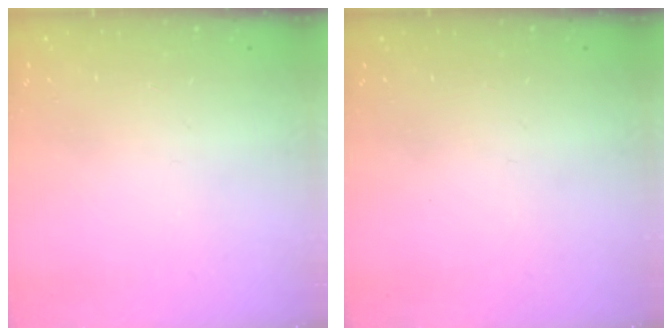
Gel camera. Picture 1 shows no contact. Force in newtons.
{"total": 0.0}